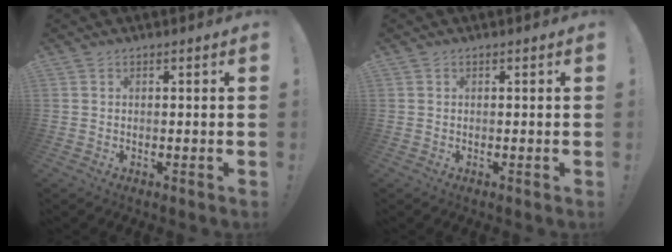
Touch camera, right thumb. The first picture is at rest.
{"total": 0.0}